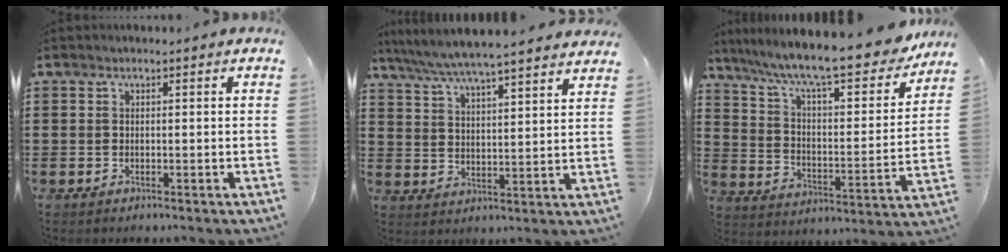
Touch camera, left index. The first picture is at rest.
{"total": 5.7, "force": [5.5, -0.4, 1.7], "torque": [-0.057, -0.033, 0.092]}
{"total": 10.8, "force": [9.2, 0.8, 5.5], "torque": [-0.135, -0.062, 0.150]}